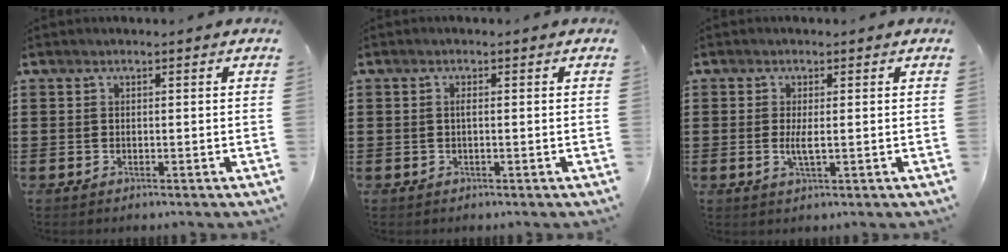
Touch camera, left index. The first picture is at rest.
{"total": 0.7, "force": [0.0, 0.1, 0.7], "torque": [-0.015, -0.004, 0.000]}
{"total": 2.4, "force": [-0.1, 0.4, 2.4], "torque": [-0.044, -0.004, -0.001]}